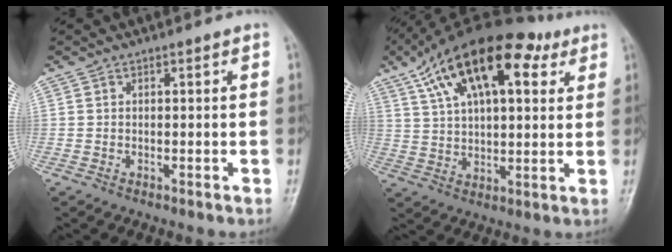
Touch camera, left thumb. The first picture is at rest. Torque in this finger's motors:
{"motor_torque": [1.41, 1.51, 1.59, -1.18, 0.25]}